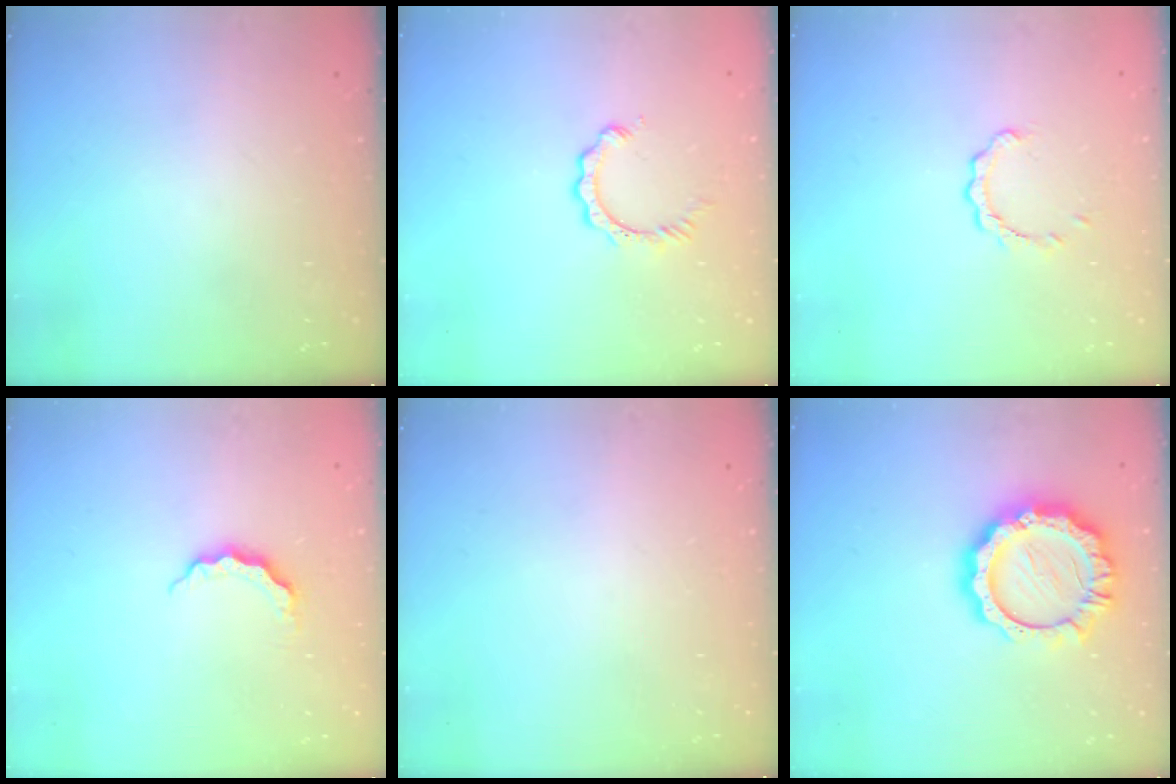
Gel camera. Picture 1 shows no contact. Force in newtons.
{"total": 2.9, "press": 2.9, "slide": 0.5}
{"total": 2.6, "press": 2.6, "slide": 0.3}
{"total": 4.8, "press": 4.8, "slide": 0.3}
{"total": 0.0}
{"total": 14.4, "press": 14.3, "slide": 1.2}